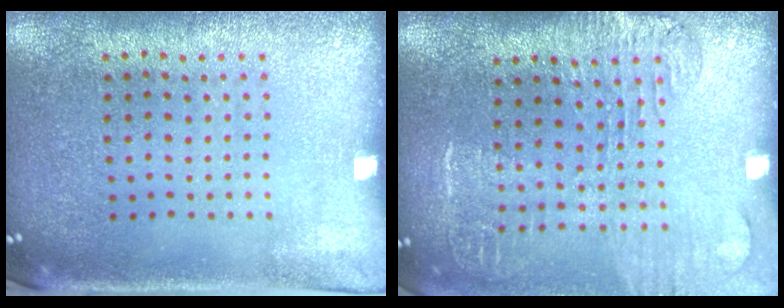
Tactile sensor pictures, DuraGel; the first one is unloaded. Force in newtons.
{"total": 1.7, "press": 1.5, "slide": 0.8}